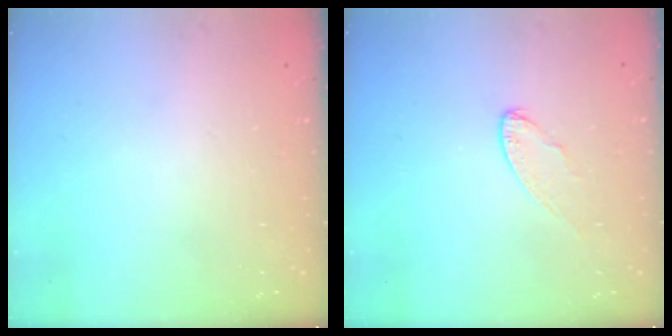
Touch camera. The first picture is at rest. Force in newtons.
{"total": 4.8, "press": 4.8, "slide": 0.3}